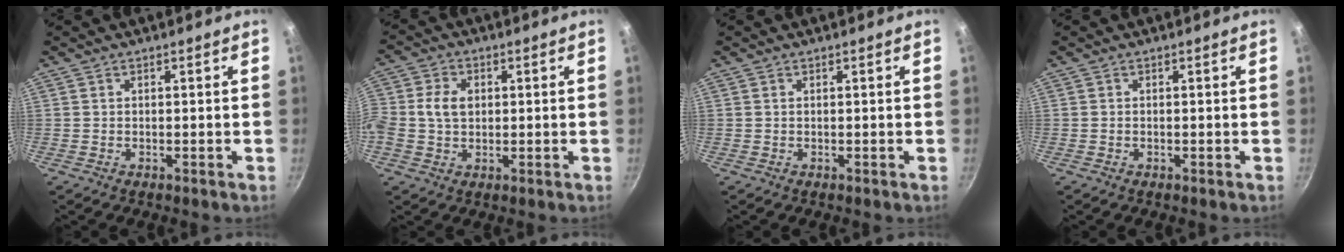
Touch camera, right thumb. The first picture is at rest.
{"total": 6.1, "force": [0.5, 4.7, 4.0], "torque": [-0.065, 0.010, 0.001]}
{"total": 0.0}
{"total": 0.0}